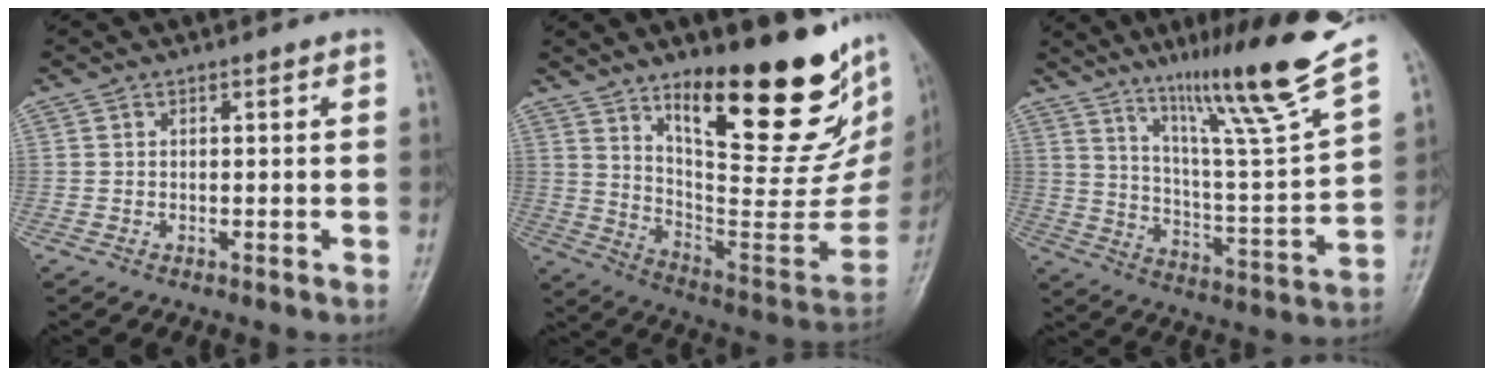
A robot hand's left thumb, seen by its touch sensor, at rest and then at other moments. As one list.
[{"total": 30.6, "force": [17.8, 9.8, 22.9], "torque": [-0.283, -0.089, 0.283]}, {"total": 20.2, "force": [14.5, 0.0, 14.2], "torque": [-0.199, -0.082, 0.236]}]